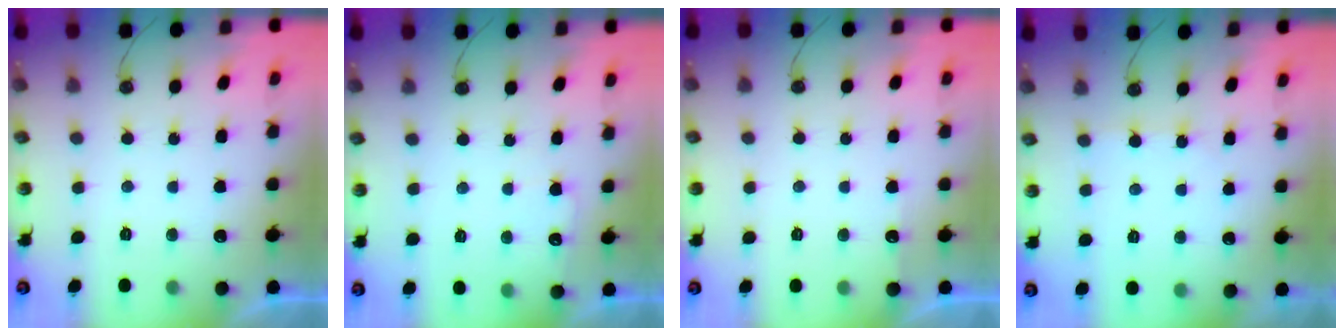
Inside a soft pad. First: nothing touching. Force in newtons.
{"total": 6.0, "press": 5.9, "slide": 0.4}
{"total": 3.8, "press": 3.8, "slide": 0.6}
{"total": 2.9, "press": 2.9, "slide": 0.5}